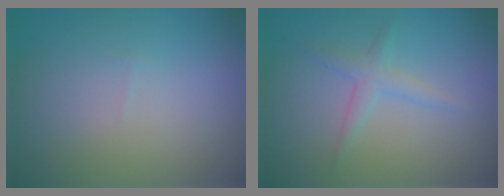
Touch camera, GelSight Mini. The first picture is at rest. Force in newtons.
{"total": 1.8, "press": 1.8, "slide": 0.1}